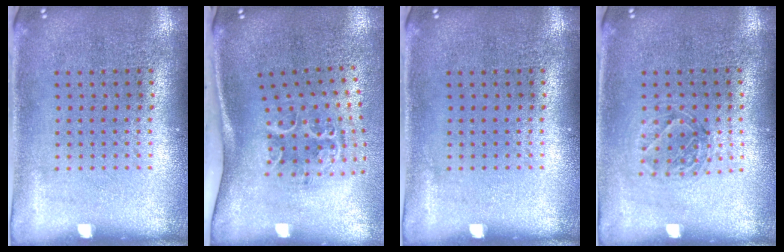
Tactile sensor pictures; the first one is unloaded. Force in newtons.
{"total": 1.6, "press": 1.3, "slide": 1.0}
{"total": 0.0}
{"total": 1.2, "press": 1.0, "slide": 0.5}